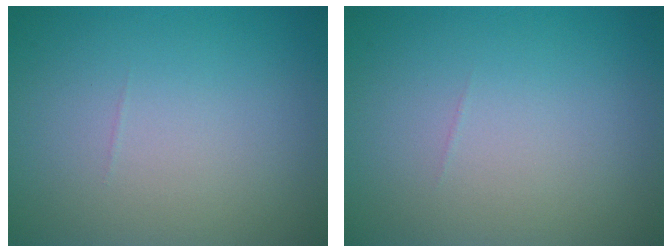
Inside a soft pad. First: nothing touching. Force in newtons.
{"total": 0.0}